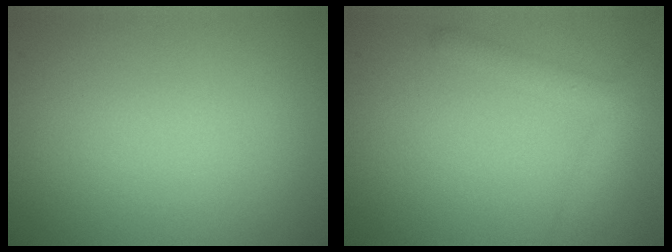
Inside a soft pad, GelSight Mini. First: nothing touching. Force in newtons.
{"total": 2.4, "press": 2.4, "slide": 0.1}